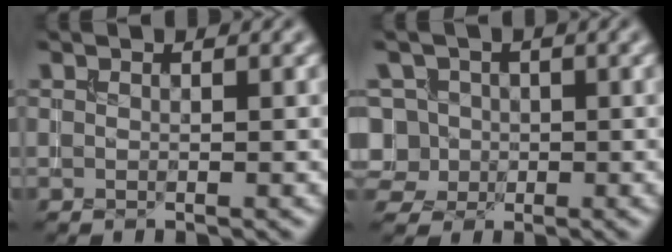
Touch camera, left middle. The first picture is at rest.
{"total": 5.9, "force": [-0.6, 5.4, 2.3], "torque": [-0.044, 0.031, -0.037]}